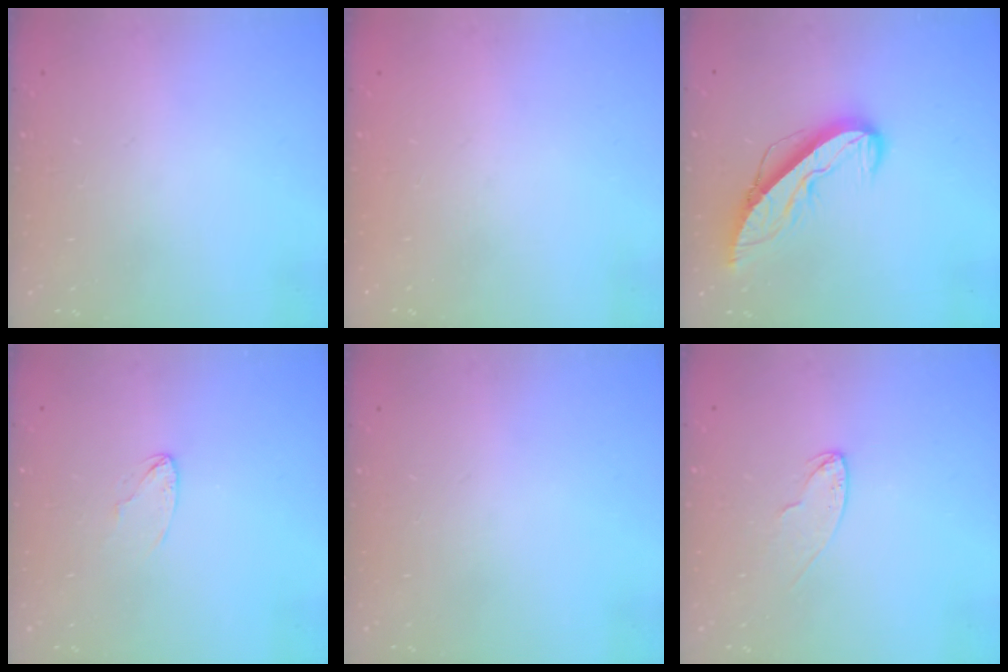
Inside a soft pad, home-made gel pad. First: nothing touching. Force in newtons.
{"total": 0.0}
{"total": 9.4, "press": 9.4, "slide": 0.8}
{"total": 2.6, "press": 2.6, "slide": 0.2}
{"total": 0.0}
{"total": 4.2, "press": 4.1, "slide": 0.4}